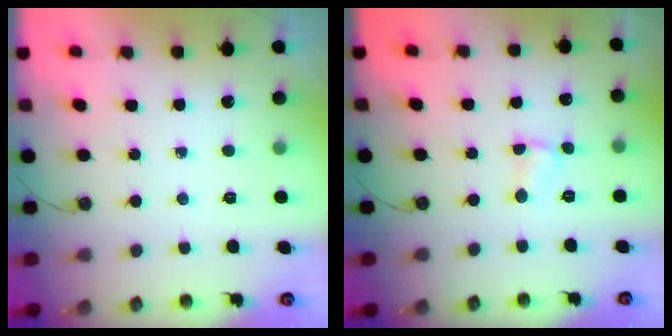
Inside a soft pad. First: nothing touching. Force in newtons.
{"total": 1.5, "press": 1.5, "slide": 0.2}